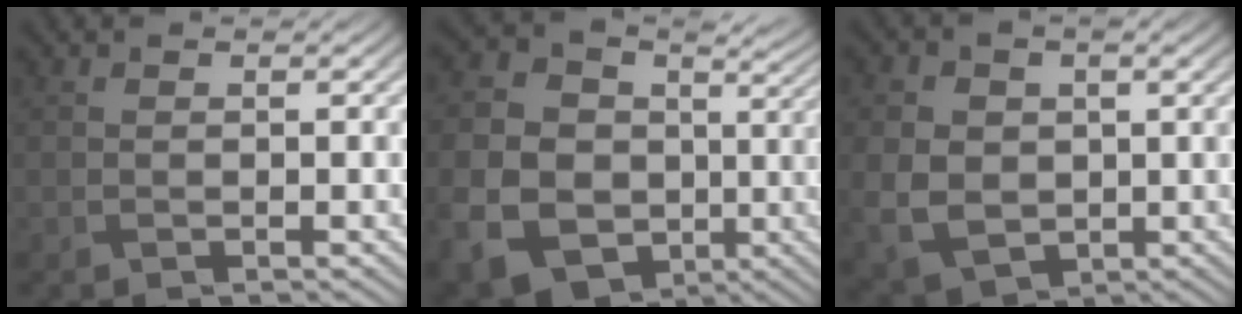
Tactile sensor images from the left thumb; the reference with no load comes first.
{"total": 16.0, "force": [-1.0, 14.0, 7.8], "torque": [-0.233, -0.042, 0.001]}
{"total": 7.6, "force": [0.1, 6.0, 4.7], "torque": [-0.127, -0.013, 0.008]}